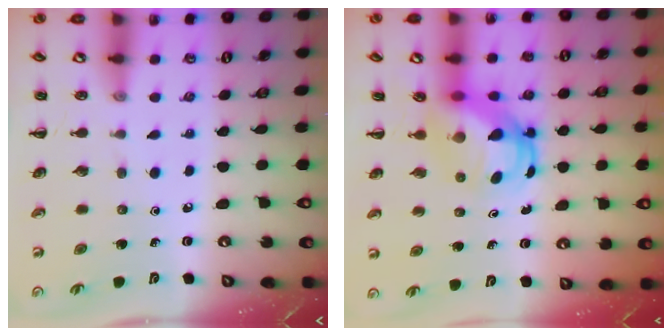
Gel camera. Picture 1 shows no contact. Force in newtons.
{"total": 6.1, "press": 6.1, "slide": 0.6}